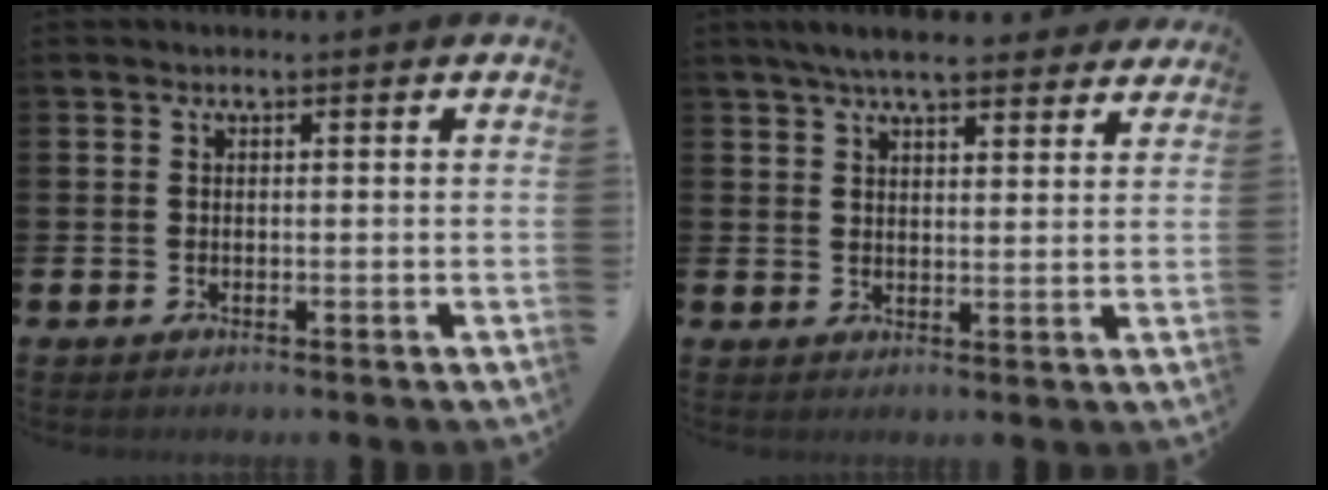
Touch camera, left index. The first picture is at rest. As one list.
[{"total": 6.3, "force": [5.8, 1.2, 2.3], "torque": [-0.051, -0.018, 0.104]}]